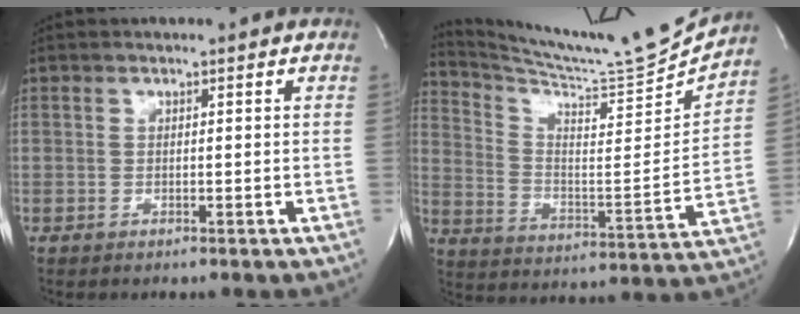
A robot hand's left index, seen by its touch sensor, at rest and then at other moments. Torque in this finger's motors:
{"motor_torque": [-1.25, -0.88, -0.05, 0.03]}